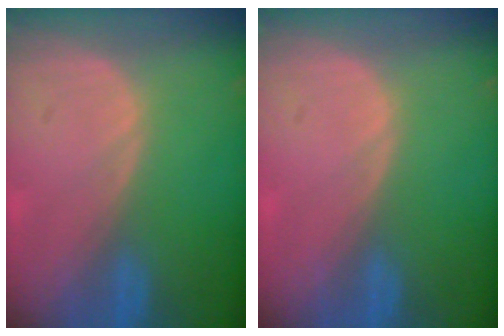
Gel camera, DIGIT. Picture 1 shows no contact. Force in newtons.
{"total": 0.0}